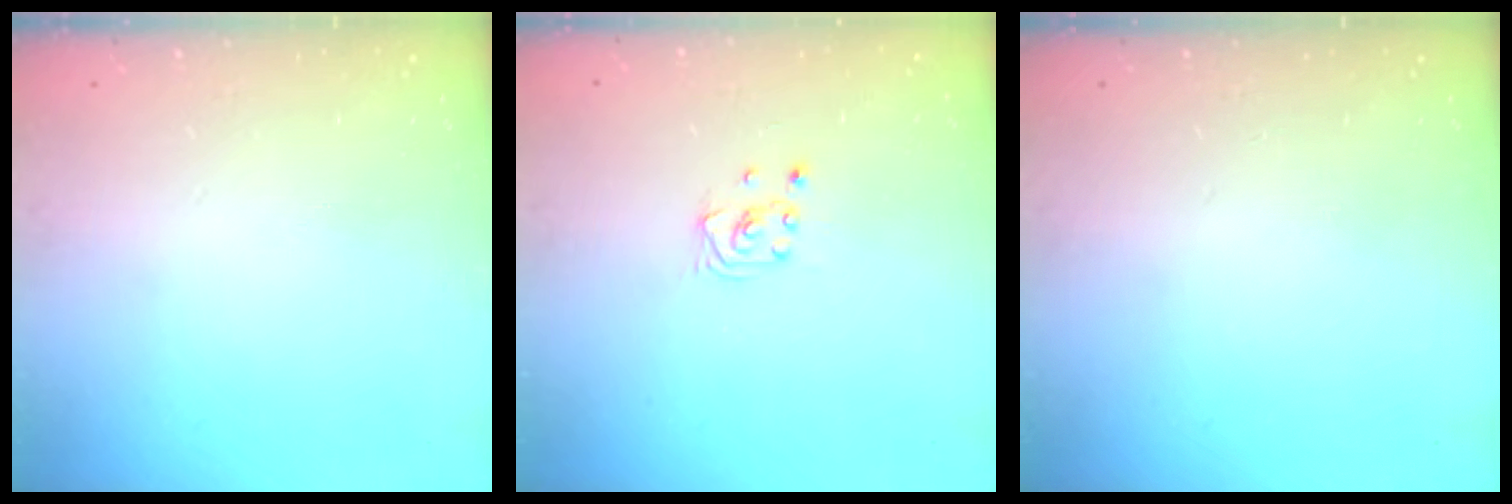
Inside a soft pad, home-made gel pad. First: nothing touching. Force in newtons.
{"total": 2.0, "press": 2.0, "slide": 0.1}
{"total": 0.0}